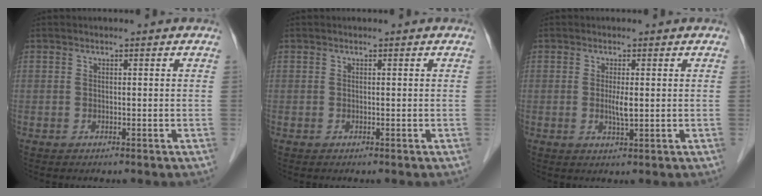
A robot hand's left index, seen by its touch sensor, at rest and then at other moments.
{"total": 0.0}
{"total": 2.1, "force": [-0.3, 0.2, 2.1], "torque": [-0.044, -0.010, -0.005]}